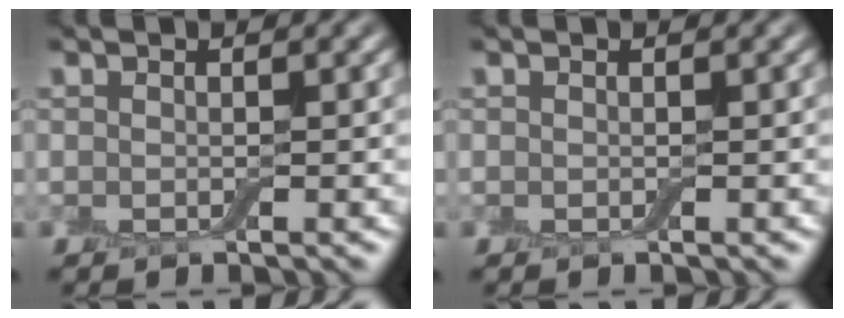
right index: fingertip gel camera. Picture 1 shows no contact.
{"total": 0.0}